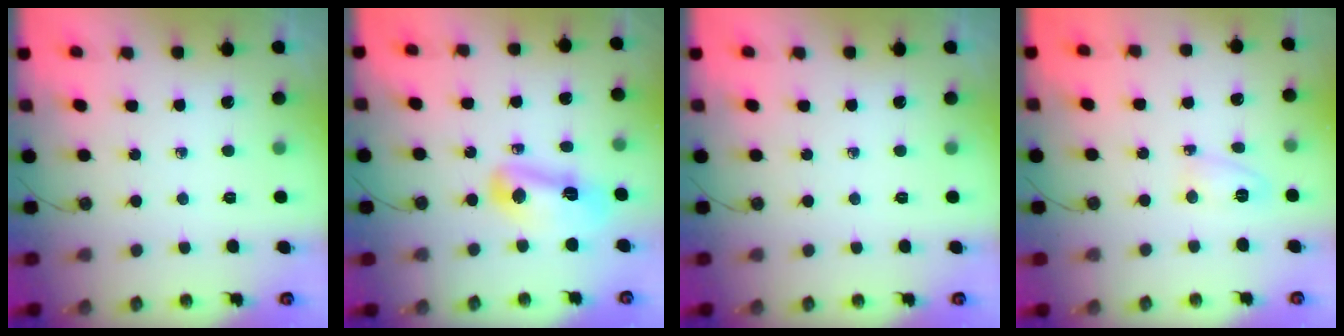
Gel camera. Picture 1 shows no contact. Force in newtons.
{"total": 10.2, "press": 10.2, "slide": 0.5}
{"total": 0.0}
{"total": 5.4, "press": 3.8, "slide": 3.8}